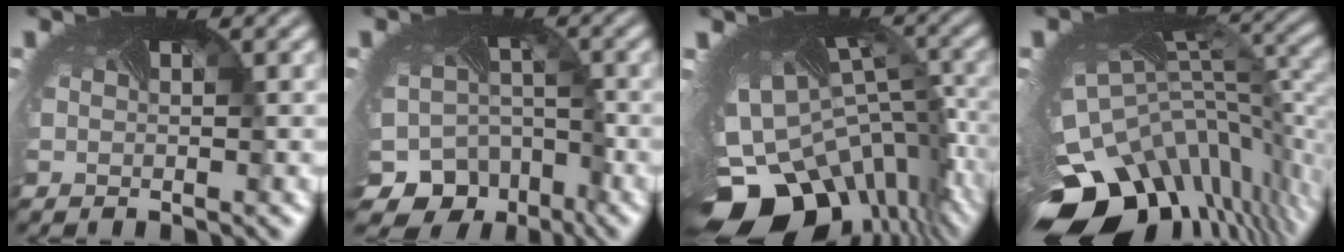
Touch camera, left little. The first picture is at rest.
{"total": 11.0, "force": [-7.1, 8.2, 1.7], "torque": [-0.032, -0.039, -0.098]}
{"total": 14.3, "force": [-6.6, 9.1, 8.9], "torque": [-0.187, -0.046, -0.082]}
{"total": 14.7, "force": [-7.5, 8.4, 9.4], "torque": [-0.224, -0.049, -0.100]}